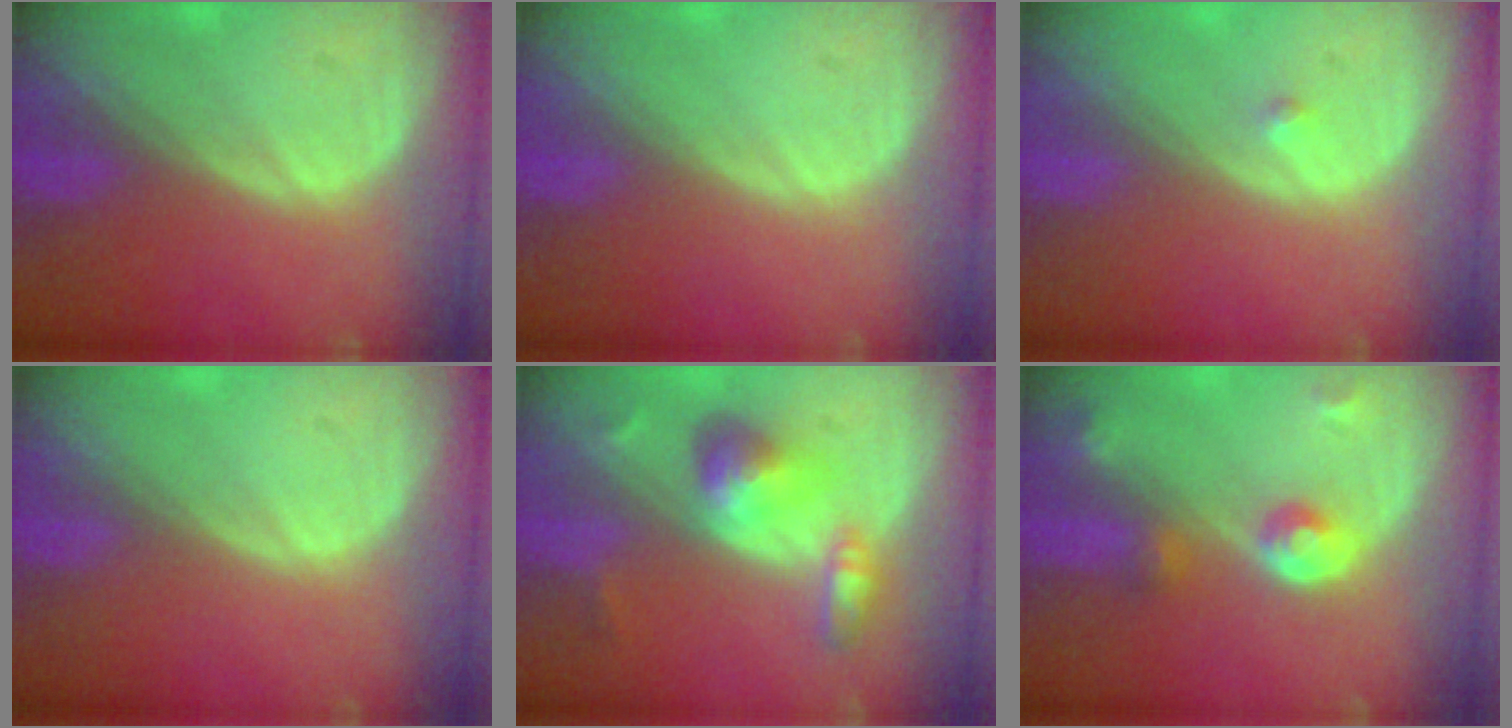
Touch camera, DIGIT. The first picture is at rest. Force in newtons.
{"total": 0.0}
{"total": 0.8, "press": 0.6, "slide": 0.4}
{"total": 0.0}
{"total": 6.3, "press": 5.8, "slide": 2.5}
{"total": 4.6, "press": 4.2, "slide": 1.9}